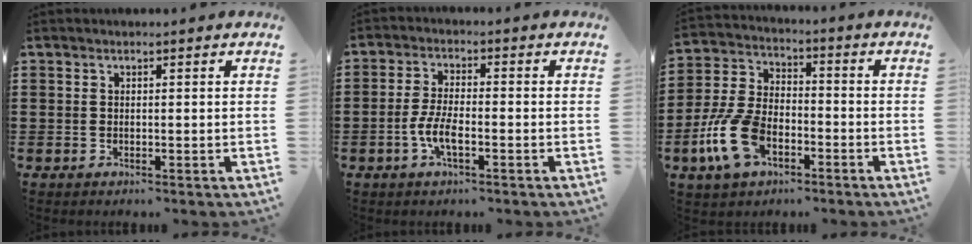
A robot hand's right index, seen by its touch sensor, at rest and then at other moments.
{"total": 4.8, "force": [-1.8, 1.3, 4.2], "torque": [-0.100, -0.009, -0.040]}
{"total": 10.2, "force": [-4.3, 5.9, 7.1], "torque": [-0.183, -0.003, -0.085]}